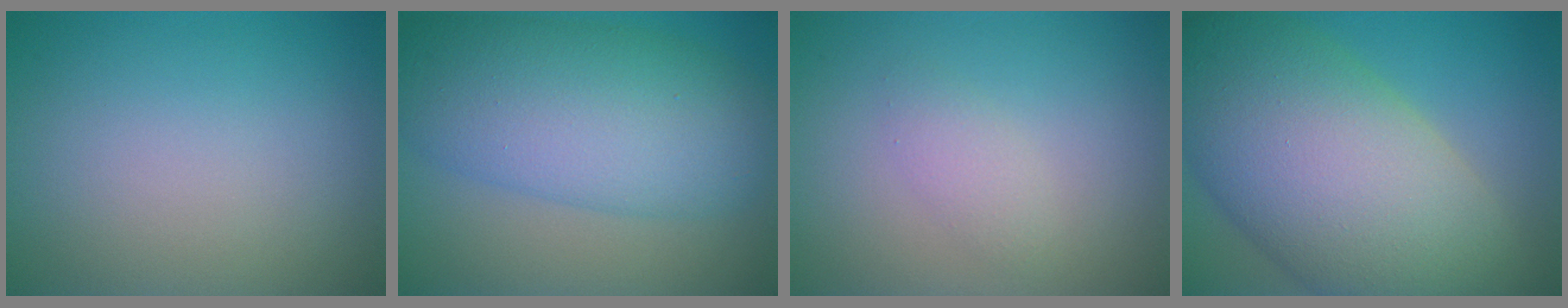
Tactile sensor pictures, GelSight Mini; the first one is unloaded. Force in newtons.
{"total": 10.0, "press": 10.0, "slide": 0.2}
{"total": 1.6, "press": 1.6, "slide": 0.1}
{"total": 15.9, "press": 15.9, "slide": 0.6}